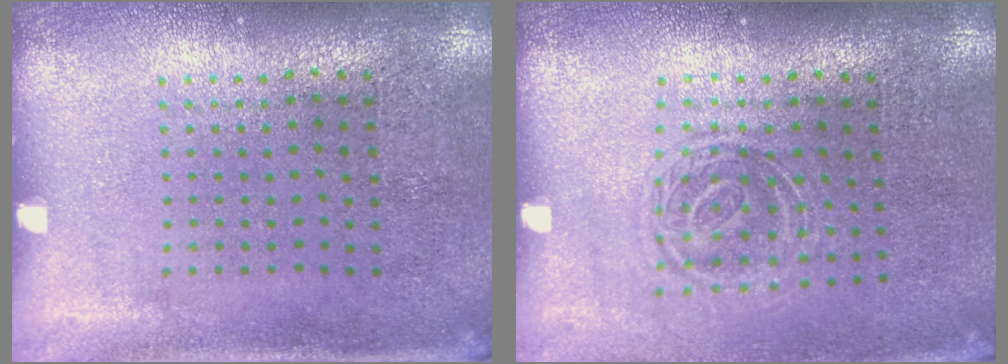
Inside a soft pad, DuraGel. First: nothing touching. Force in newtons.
{"total": 1.3, "press": 1.0, "slide": 0.8}